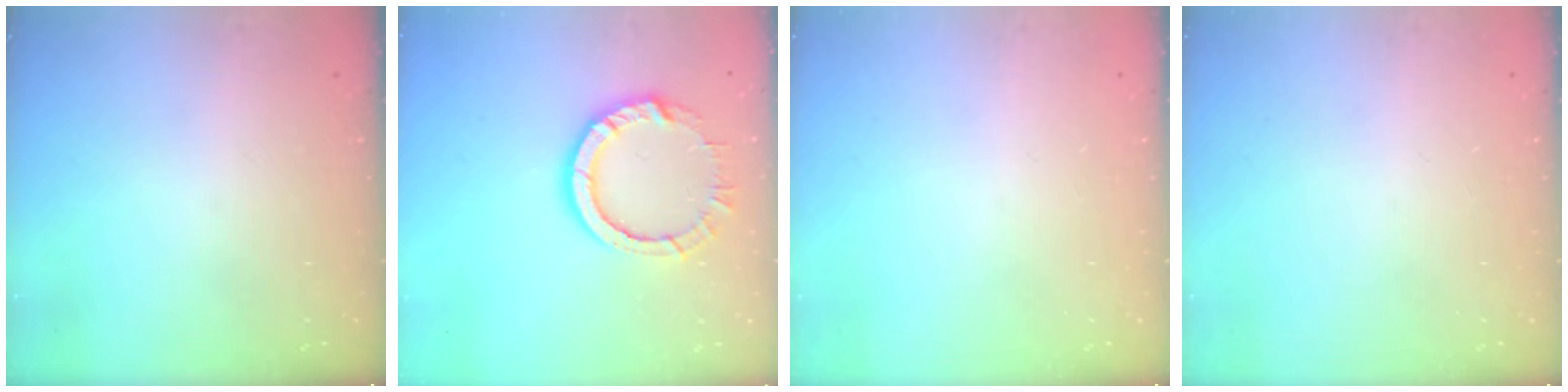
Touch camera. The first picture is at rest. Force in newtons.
{"total": 9.8, "press": 9.8, "slide": 0.4}
{"total": 0.0}
{"total": 0.0}